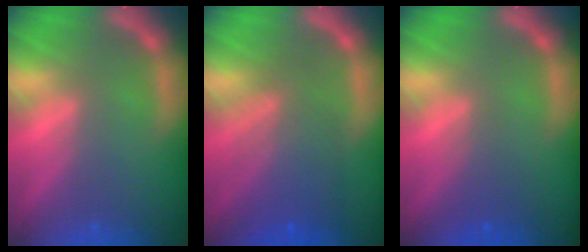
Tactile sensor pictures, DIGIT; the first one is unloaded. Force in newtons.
{"total": 6.6}
{"total": 2.0}